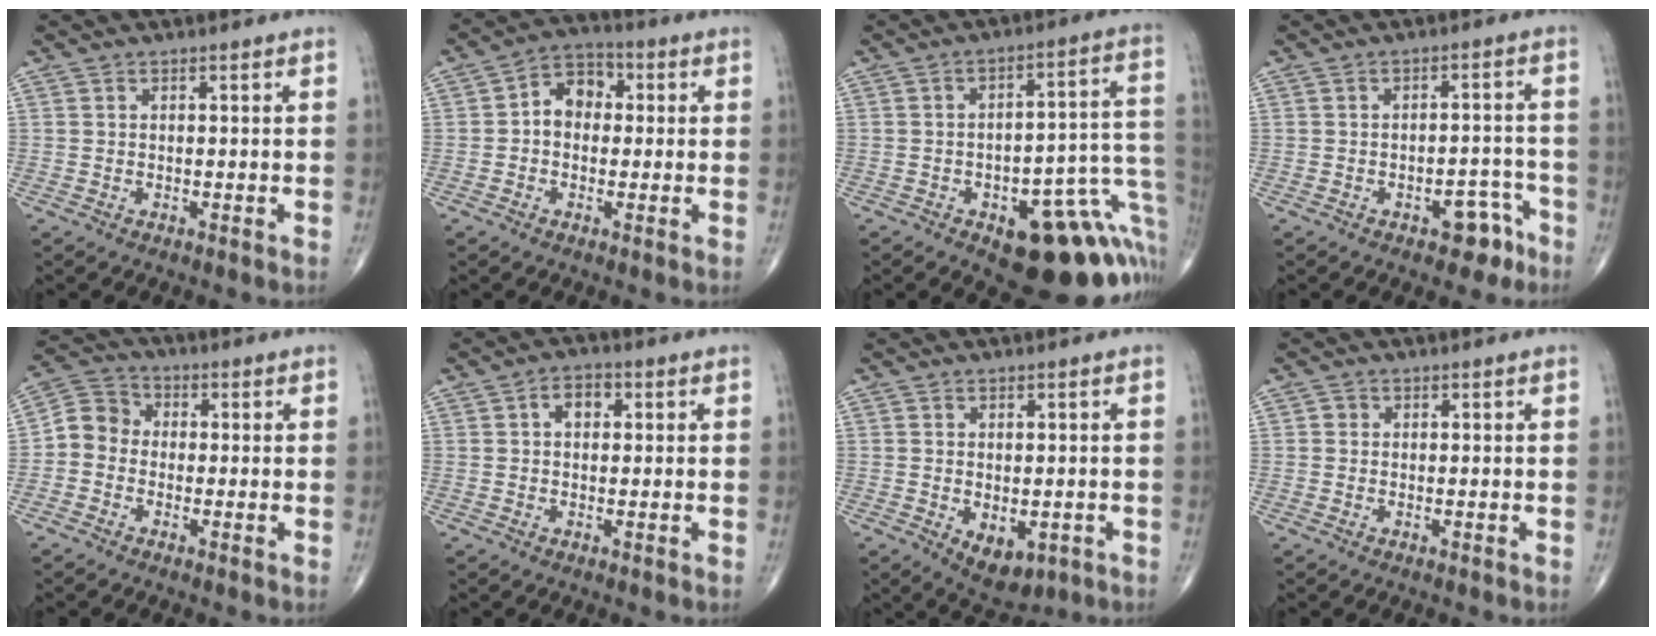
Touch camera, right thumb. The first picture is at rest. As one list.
[{"total": 7.0, "force": [0.4, 5.4, 4.4], "torque": [-0.047, 0.024, -0.007]}, {"total": 20.9, "force": [-7.1, 9.0, 17.5], "torque": [-0.143, 0.054, -0.073]}, {"total": 5.8, "force": [-3.5, 3.1, 3.4], "torque": [-0.021, 0.038, -0.040]}, {"total": 5.1, "force": [-1.1, 4.4, 2.3], "torque": [-0.027, 0.018, -0.041]}, {"total": 3.6, "force": [0.8, 2.5, 2.5], "torque": [-0.031, 0.011, 0.007]}, {"total": 6.5, "force": [-1.9, 3.9, 4.9], "torque": [-0.057, -0.003, -0.012]}, {"total": 1.0, "force": [0.1, 0.9, 0.2], "torque": [0.002, 0.002, 0.000]}]